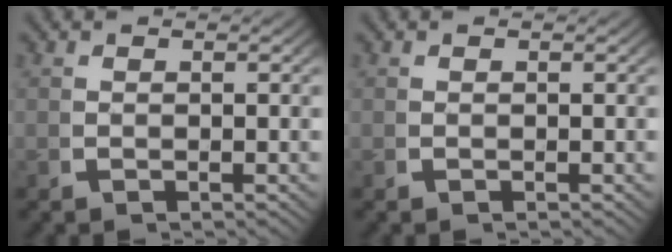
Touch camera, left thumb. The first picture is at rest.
{"total": 0.0}